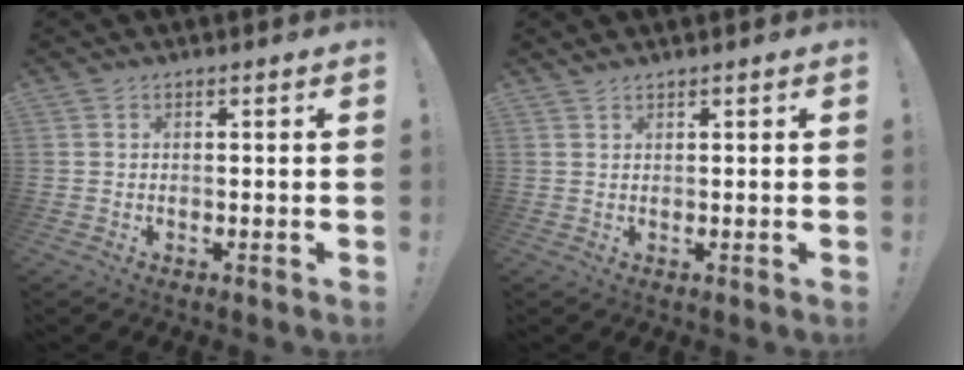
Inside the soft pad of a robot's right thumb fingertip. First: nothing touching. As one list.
[{"total": 0.9, "force": [0.9, 0.0, -0.1], "torque": [0.009, -0.001, 0.015]}]